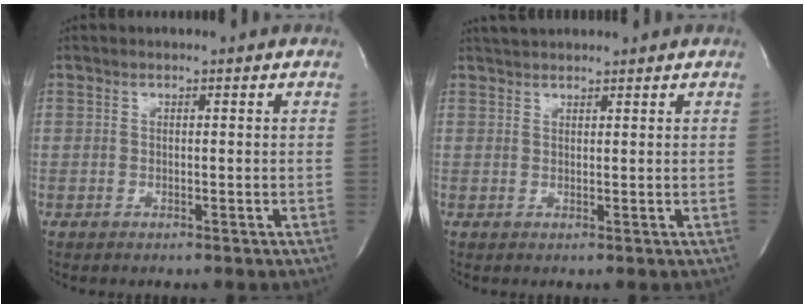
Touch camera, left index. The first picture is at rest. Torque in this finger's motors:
{"motor_torque": [0.07, -0.19, 0.16, 0.15]}